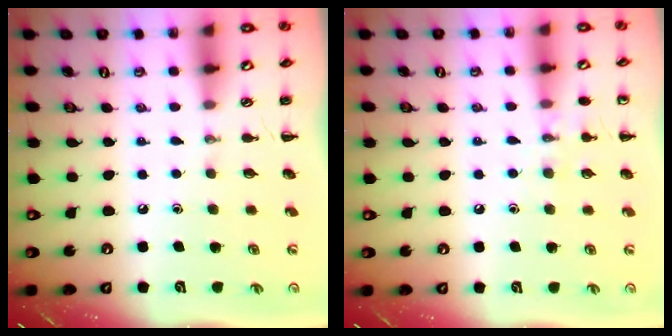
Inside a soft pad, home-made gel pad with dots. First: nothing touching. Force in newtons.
{"total": 6.9, "press": 6.7, "slide": 1.7}